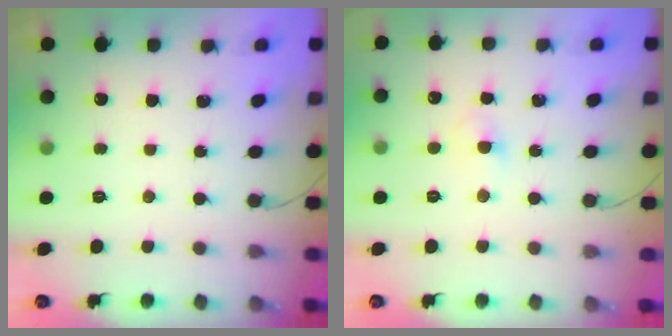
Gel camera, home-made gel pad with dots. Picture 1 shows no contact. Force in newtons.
{"total": 2.9, "press": 2.6, "slide": 1.2}